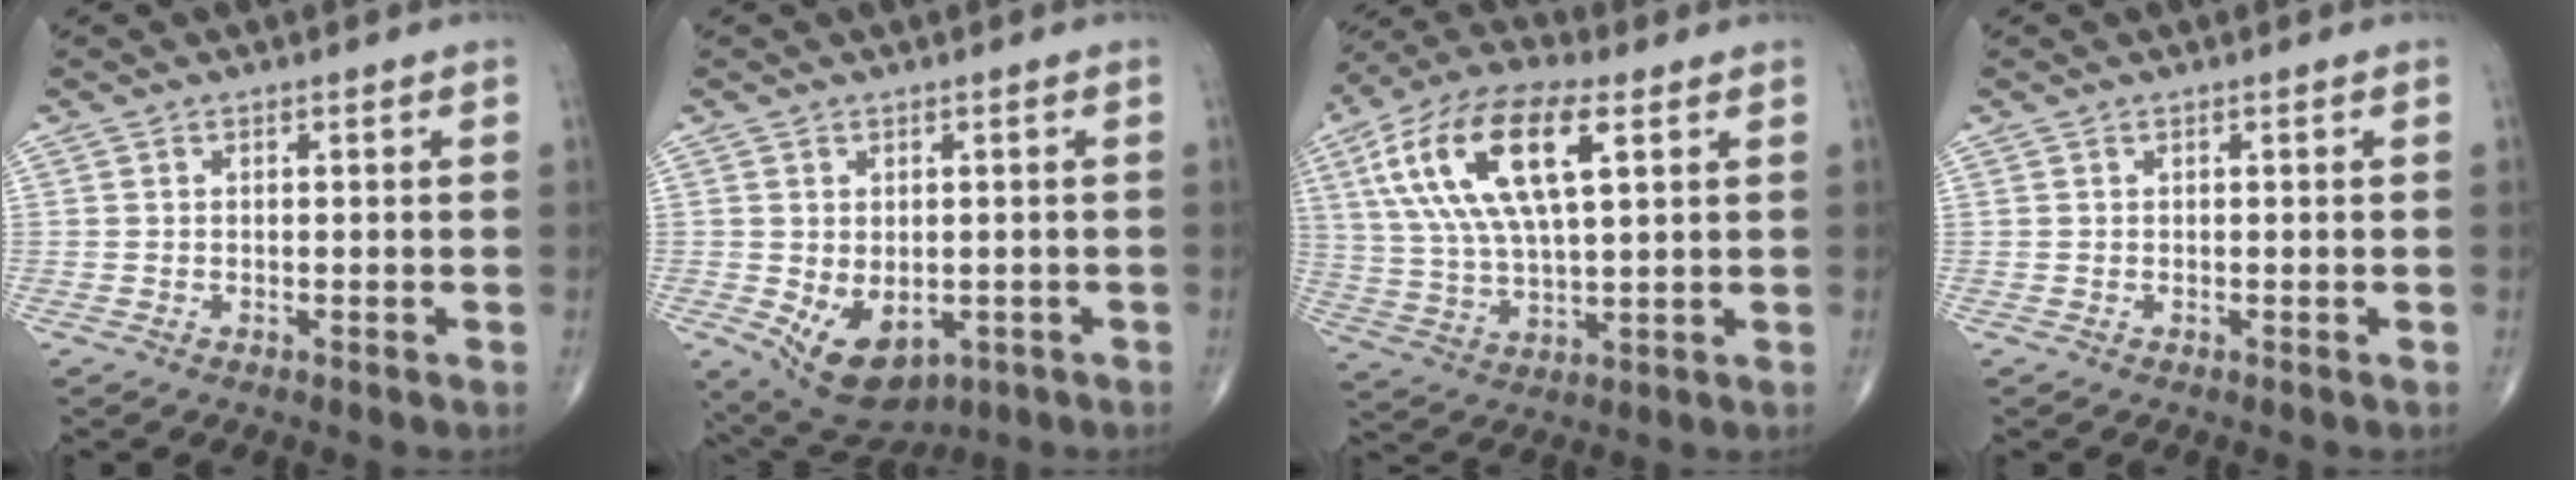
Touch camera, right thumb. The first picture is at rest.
{"total": 9.8, "force": [-2.7, 6.4, 7.0], "torque": [-0.093, -0.007, -0.020]}
{"total": 19.5, "force": [6.6, 7.7, 16.6], "torque": [-0.327, 0.005, 0.118]}
{"total": 0.0}